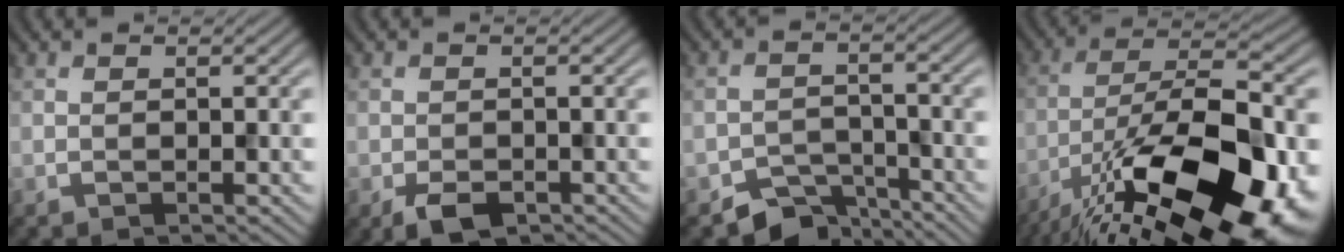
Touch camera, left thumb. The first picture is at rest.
{"total": 3.4, "force": [-2.0, 1.8, 2.0], "torque": [-0.037, -0.011, -0.035]}
{"total": 5.0, "force": [-4.2, 2.3, 1.4], "torque": [-0.016, -0.006, -0.079]}
{"total": 20.5, "force": [-11.1, 8.0, 15.2], "torque": [-0.261, -0.023, -0.178]}